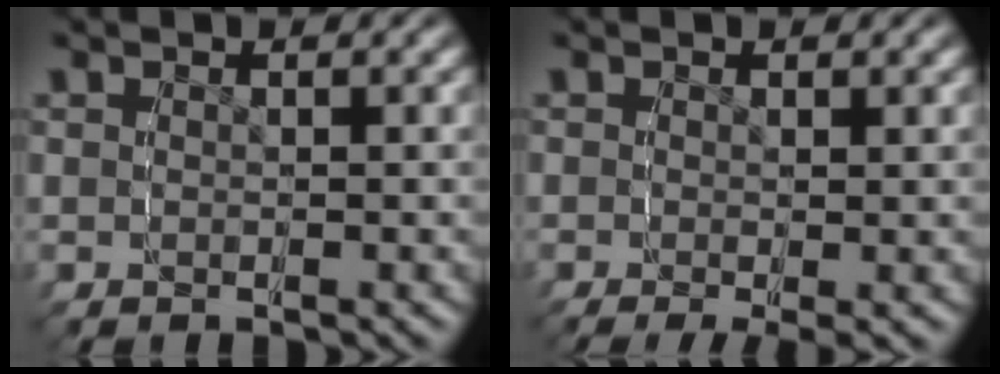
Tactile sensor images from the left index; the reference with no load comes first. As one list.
[{"total": 1.8, "force": [-0.9, -0.1, 1.5], "torque": [-0.019, -0.006, -0.010]}]